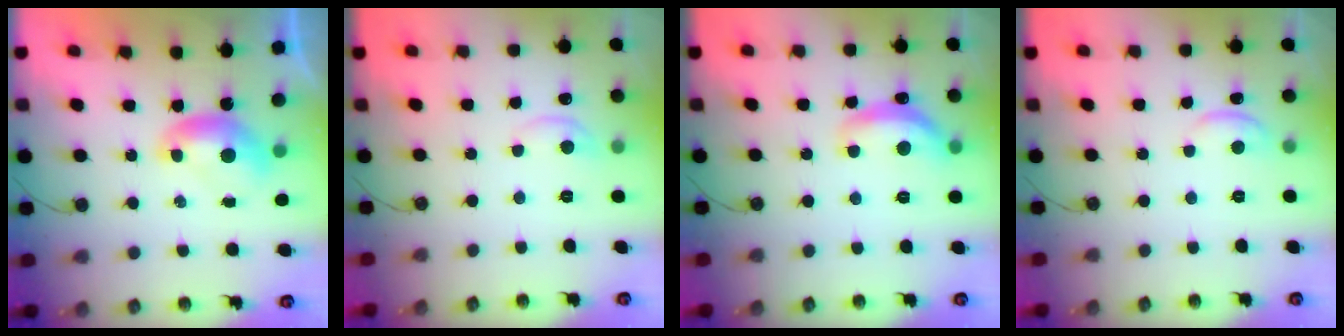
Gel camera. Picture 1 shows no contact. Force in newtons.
{"total": 0.0}
{"total": 7.6, "press": 7.5, "slide": 0.7}
{"total": 0.5, "press": 0.1, "slide": 0.5}